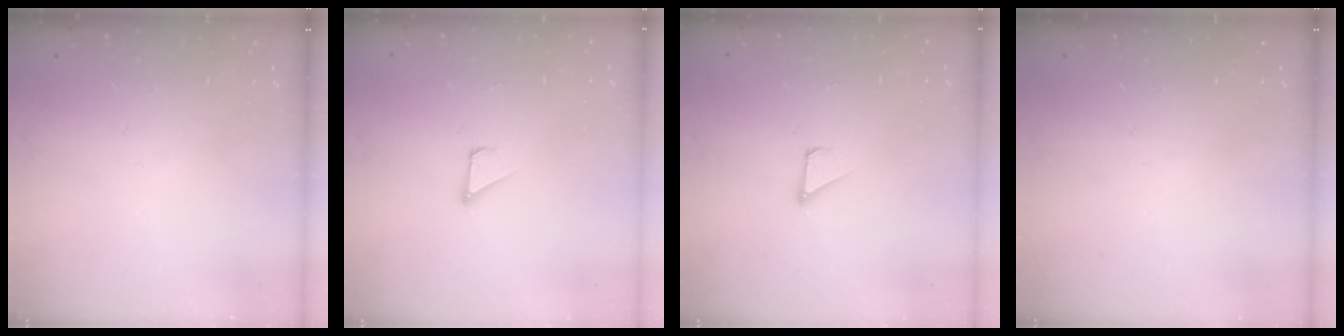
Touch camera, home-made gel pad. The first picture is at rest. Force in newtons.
{"total": 2.1, "press": 2.1, "slide": 0.1}
{"total": 2.1, "press": 2.1, "slide": 0.1}
{"total": 0.0}